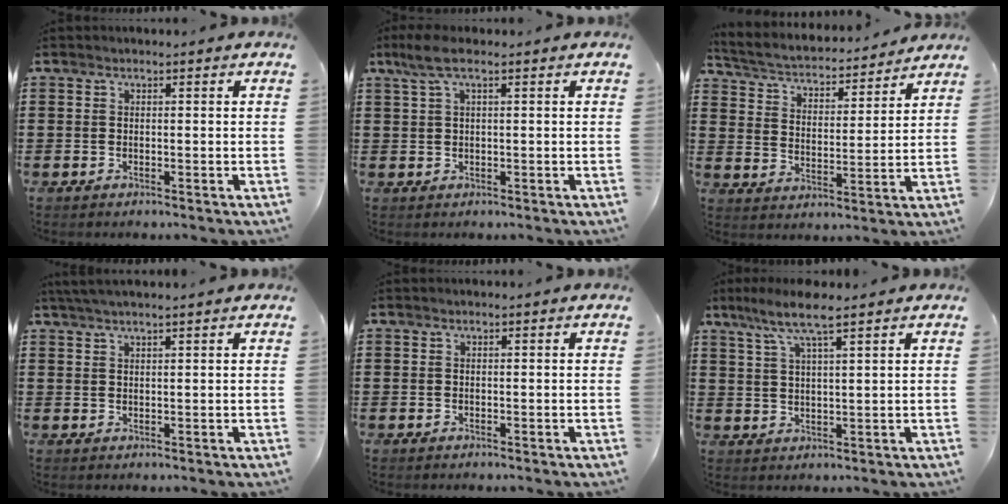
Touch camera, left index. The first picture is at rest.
{"total": 3.2, "force": [1.2, 0.7, 2.9], "torque": [-0.072, -0.002, 0.017]}
{"total": 3.2, "force": [3.2, 0.4, 0.6], "torque": [-0.032, -0.030, 0.044]}
{"total": 2.0, "force": [1.7, -0.2, 1.1], "torque": [-0.022, 0.002, 0.032]}
{"total": 0.0}
{"total": 6.4, "force": [4.5, 0.5, 4.6], "torque": [-0.102, -0.006, 0.078]}